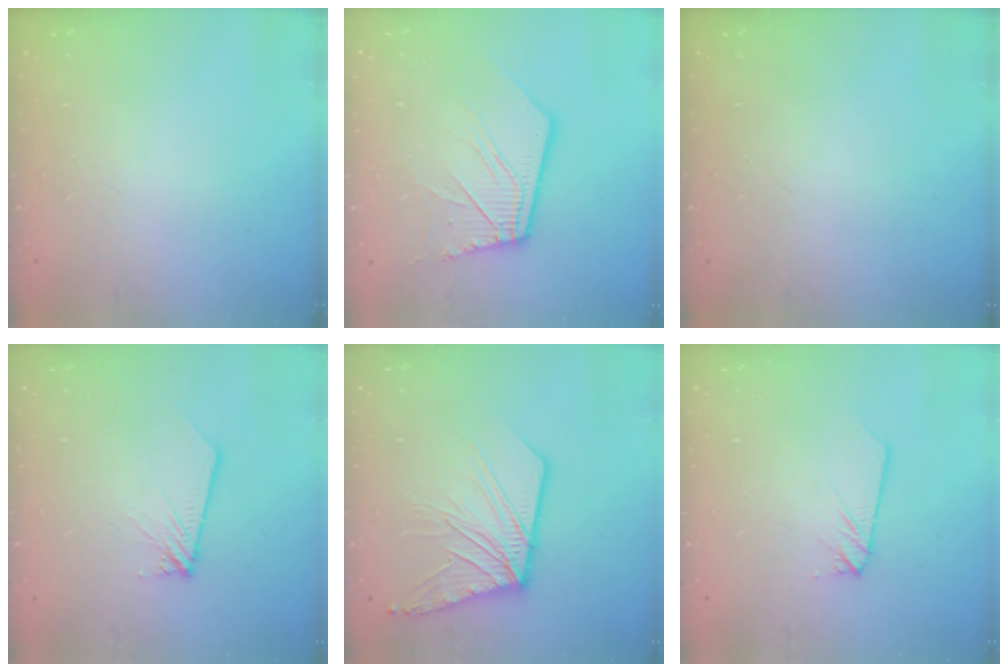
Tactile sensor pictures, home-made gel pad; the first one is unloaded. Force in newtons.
{"total": 12.4, "press": 12.3, "slide": 1.7}
{"total": 0.0}
{"total": 2.7, "press": 2.7, "slide": 0.2}
{"total": 14.4, "press": 14.4, "slide": 1.5}
{"total": 2.3, "press": 2.3, "slide": 0.1}